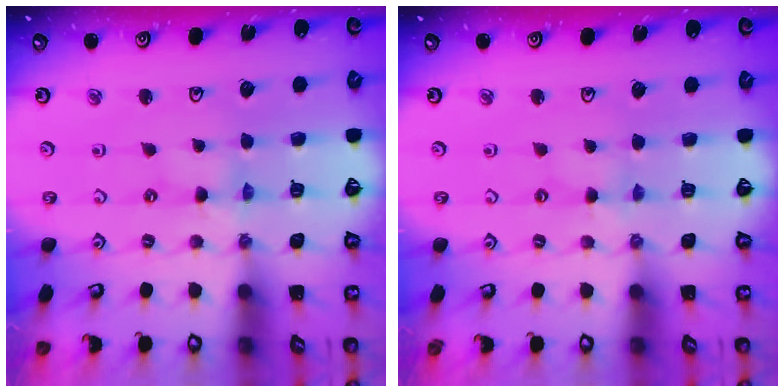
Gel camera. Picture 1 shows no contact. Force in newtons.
{"total": 1.2, "press": 1.2, "slide": 0.3}